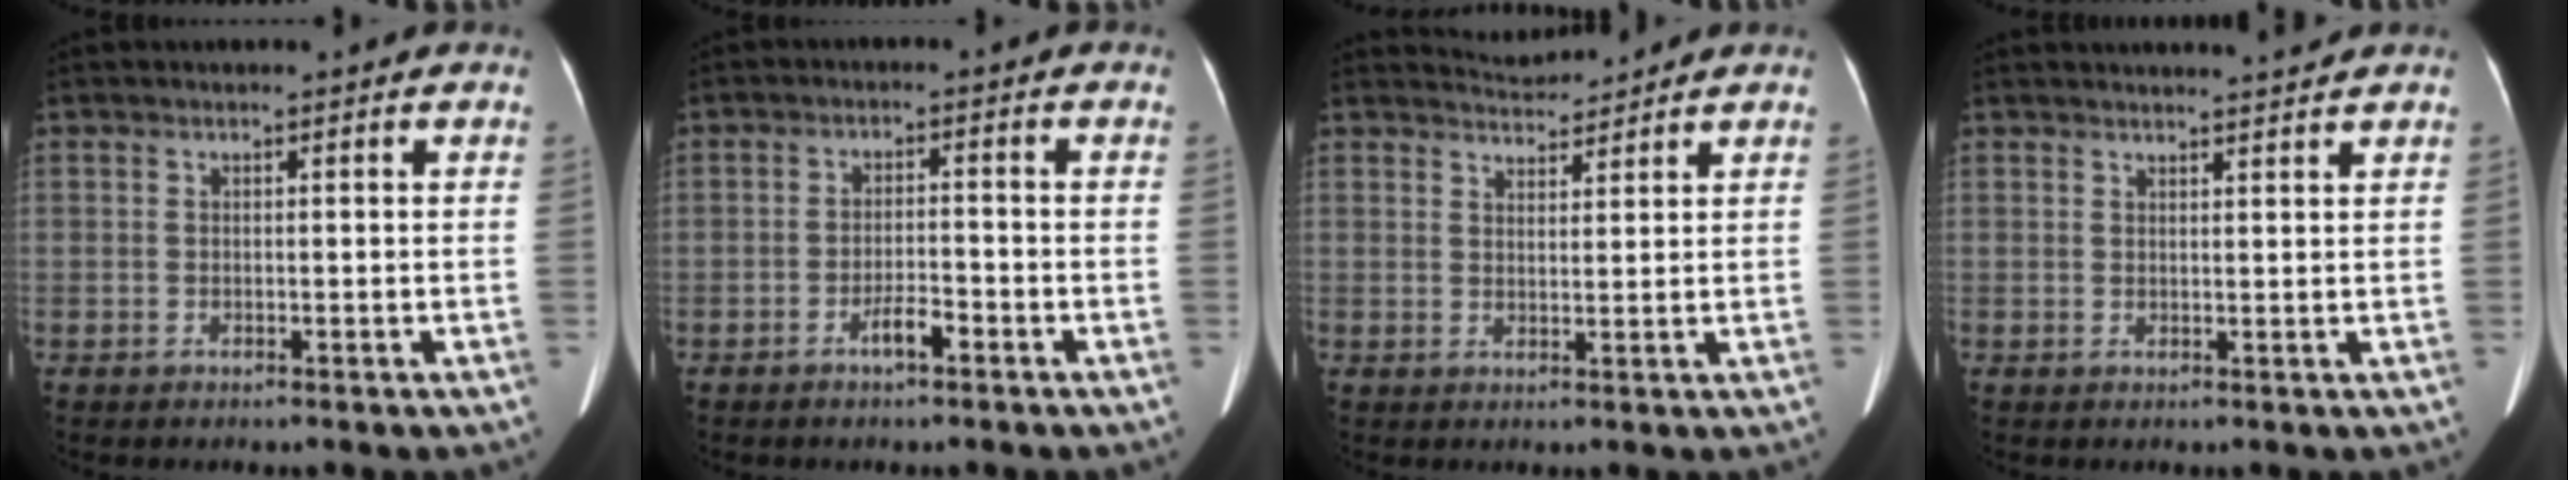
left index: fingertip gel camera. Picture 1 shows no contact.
{"total": 3.1, "force": [-2.0, 0.7, 2.2], "torque": [-0.041, 0.002, -0.036]}
{"total": 3.3, "force": [3.2, -0.1, -0.5], "torque": [-0.002, 0.007, 0.058]}
{"total": 3.8, "force": [3.7, -0.7, 0.9], "torque": [-0.012, 0.004, 0.046]}